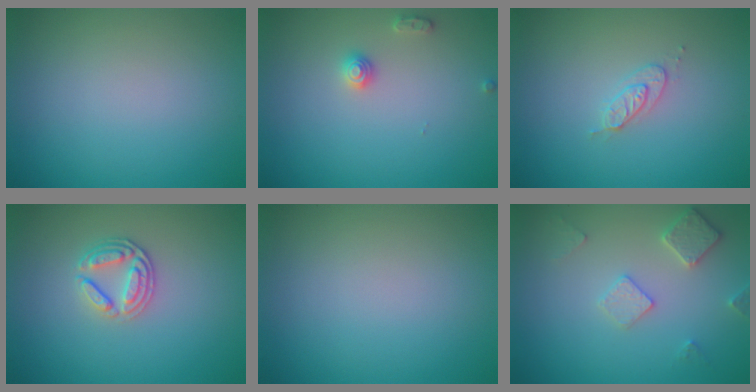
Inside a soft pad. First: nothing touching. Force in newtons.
{"total": 1.4, "press": 1.4, "slide": 0.1}
{"total": 1.7, "press": 1.6, "slide": 0.2}
{"total": 2.6, "press": 2.4, "slide": 1.0}
{"total": 0.0}
{"total": 2.9, "press": 2.9, "slide": 0.4}